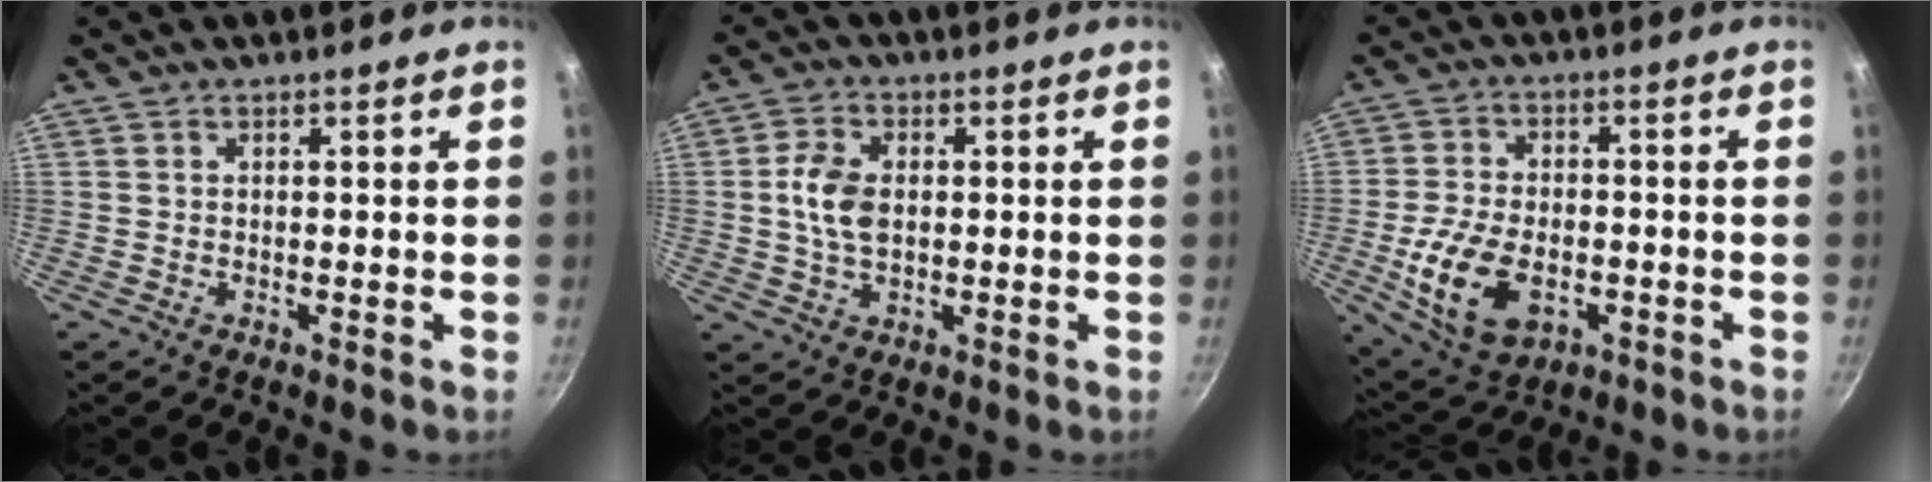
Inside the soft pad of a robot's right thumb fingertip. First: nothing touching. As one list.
[{"total": 7.1, "force": [0.5, 4.6, 5.5], "torque": [-0.099, 0.007, 0.006]}, {"total": 13.7, "force": [-3.8, 8.5, 10.0], "torque": [-0.178, 0.010, -0.058]}]